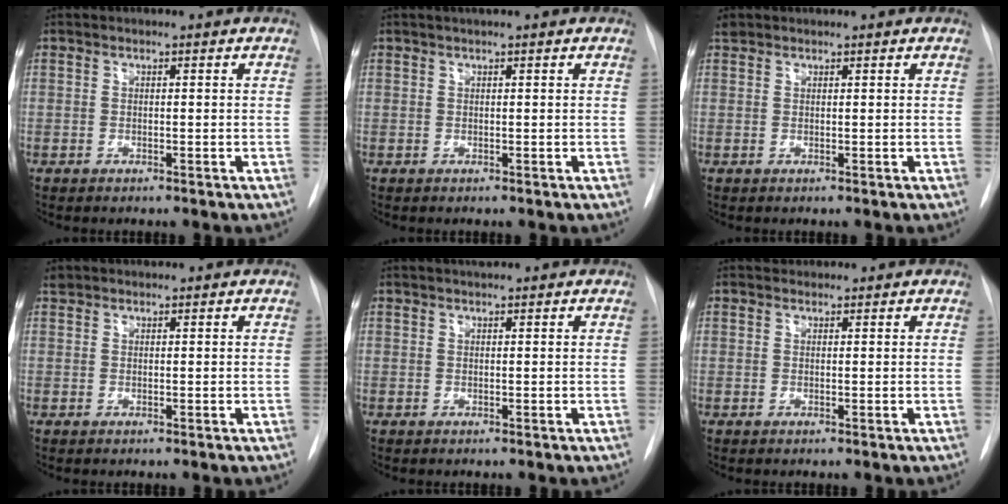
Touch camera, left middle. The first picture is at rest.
{"total": 1.0, "force": [0.8, -0.1, 0.7], "torque": [-0.011, 0.008, 0.014]}
{"total": 0.9, "force": [0.9, 0.3, 0.0], "torque": [-0.008, 0.015, 0.020]}
{"total": 1.1, "force": [1.1, 0.4, -0.1], "torque": [-0.006, 0.015, 0.022]}
{"total": 1.4, "force": [1.3, 0.1, 0.6], "torque": [-0.010, 0.009, 0.023]}
{"total": 1.2, "force": [1.2, 0.5, -0.1], "torque": [-0.001, 0.014, 0.020]}